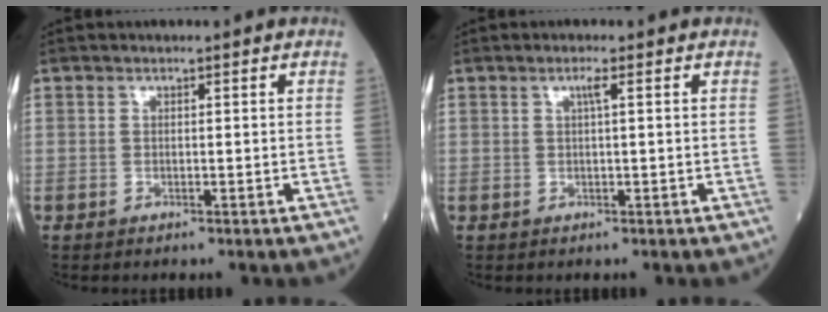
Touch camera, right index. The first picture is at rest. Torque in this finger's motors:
{"motor_torque": [0.16, 0.04, 0.07, 0.04]}